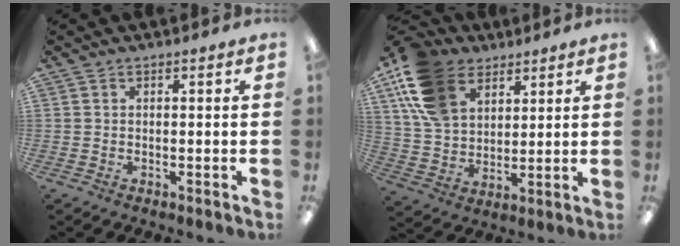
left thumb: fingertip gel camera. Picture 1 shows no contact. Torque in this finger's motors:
{"motor_torque": [0.27, 0.33, 1.48, -1.29, 0.24]}